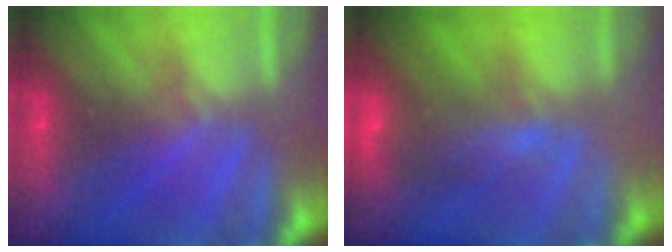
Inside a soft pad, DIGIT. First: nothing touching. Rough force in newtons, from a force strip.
{"total": 8.7}